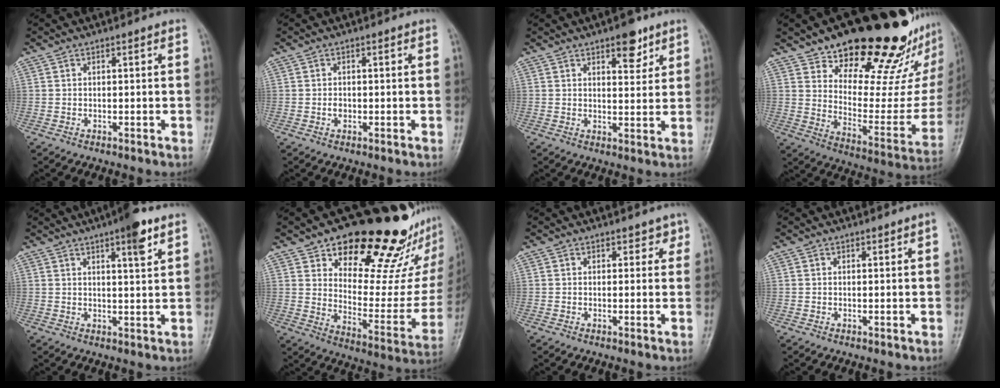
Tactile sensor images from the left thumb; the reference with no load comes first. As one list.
[{"total": 1.2, "force": [-0.2, 0.9, 0.7], "torque": [-0.006, 0.002, -0.004]}, {"total": 5.8, "force": [3.6, 2.6, 3.8], "torque": [-0.029, -0.020, 0.048]}, {"total": 30.1, "force": [20.1, 11.8, 19.0], "torque": [-0.234, -0.094, 0.294]}, {"total": 6.3, "force": [3.7, 1.1, 5.0], "torque": [-0.067, -0.017, 0.052]}, {"total": 27.4, "force": [18.6, 11.5, 16.5], "torque": [-0.182, -0.095, 0.264]}, {"total": 2.1, "force": [1.4, 1.4, 0.7], "torque": [0.015, -0.005, 0.012]}, {"total": 0.7, "force": [0.6, 0.1, 0.4], "torque": [-0.002, -0.002, 0.009]}]